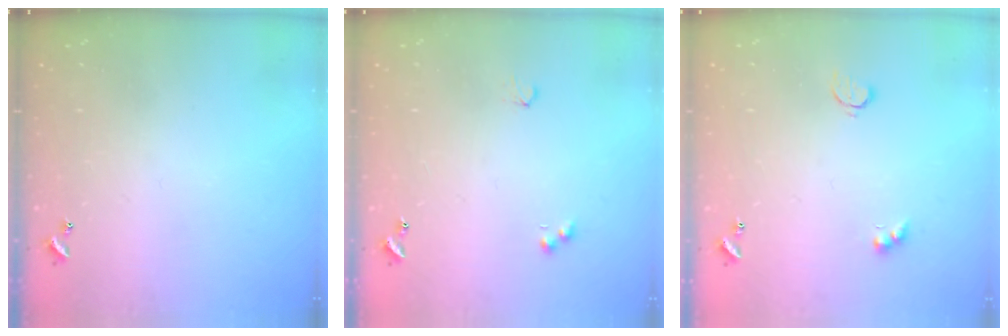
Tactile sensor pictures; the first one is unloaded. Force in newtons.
{"total": 3.9, "press": 3.8, "slide": 0.6}
{"total": 4.5, "press": 4.5, "slide": 0.8}